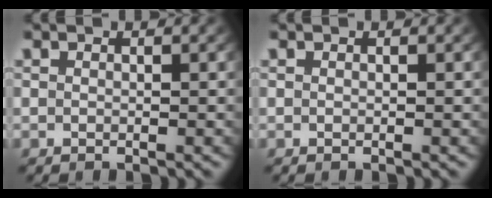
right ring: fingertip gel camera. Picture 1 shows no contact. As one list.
[{"total": 0.0}]